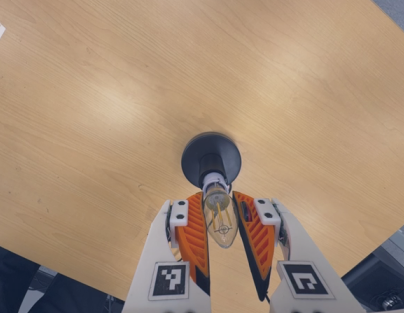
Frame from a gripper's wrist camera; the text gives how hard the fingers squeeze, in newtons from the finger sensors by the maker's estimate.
{"total": 11.7, "left": 11.0, "right": 12.4}